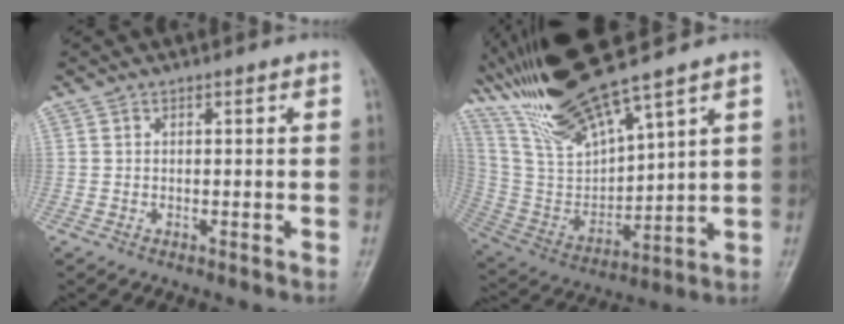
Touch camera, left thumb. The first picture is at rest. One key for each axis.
{"total": 17.8, "fx": 14.2, "fy": 2.6, "fz": 10.4, "tx": -0.192, "ty": -0.062, "tz": 0.293}